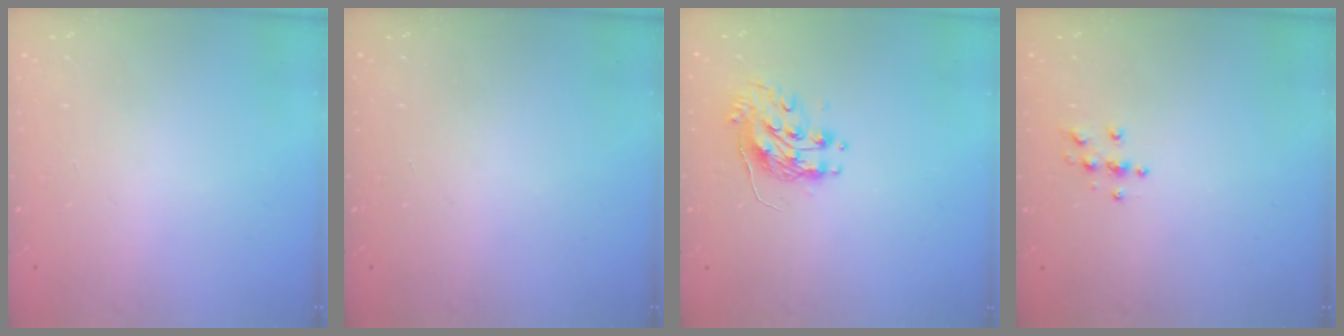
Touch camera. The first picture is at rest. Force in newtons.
{"total": 0.0}
{"total": 9.2, "press": 9.2, "slide": 0.7}
{"total": 3.9, "press": 3.8, "slide": 0.4}